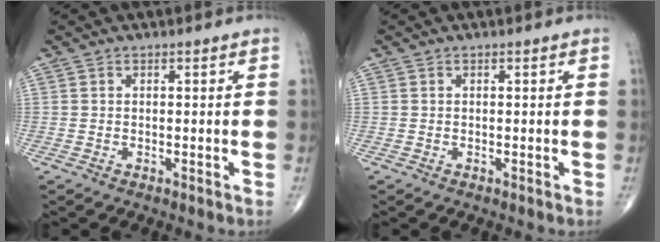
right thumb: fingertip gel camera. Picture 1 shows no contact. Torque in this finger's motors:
{"motor_torque": [-0.01, 0.01, -0.01, 0.00, 0.02]}